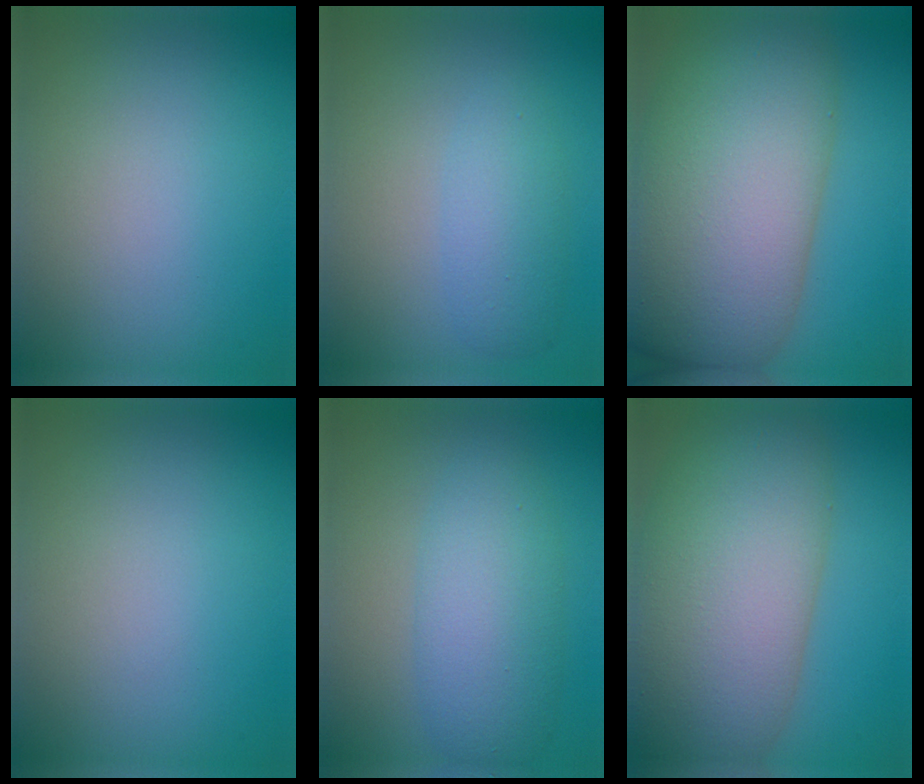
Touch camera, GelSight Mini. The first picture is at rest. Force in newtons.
{"total": 3.0, "press": 3.0, "slide": 0.1}
{"total": 15.7, "press": 15.7, "slide": 0.8}
{"total": 0.0}
{"total": 5.5, "press": 5.5, "slide": 0.3}
{"total": 14.4, "press": 14.3, "slide": 0.8}